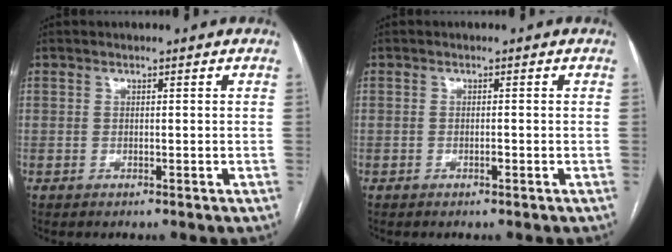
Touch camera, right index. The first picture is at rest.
{"total": 0.6, "force": [-0.3, 0.2, 0.5], "torque": [-0.011, 0.001, -0.004]}